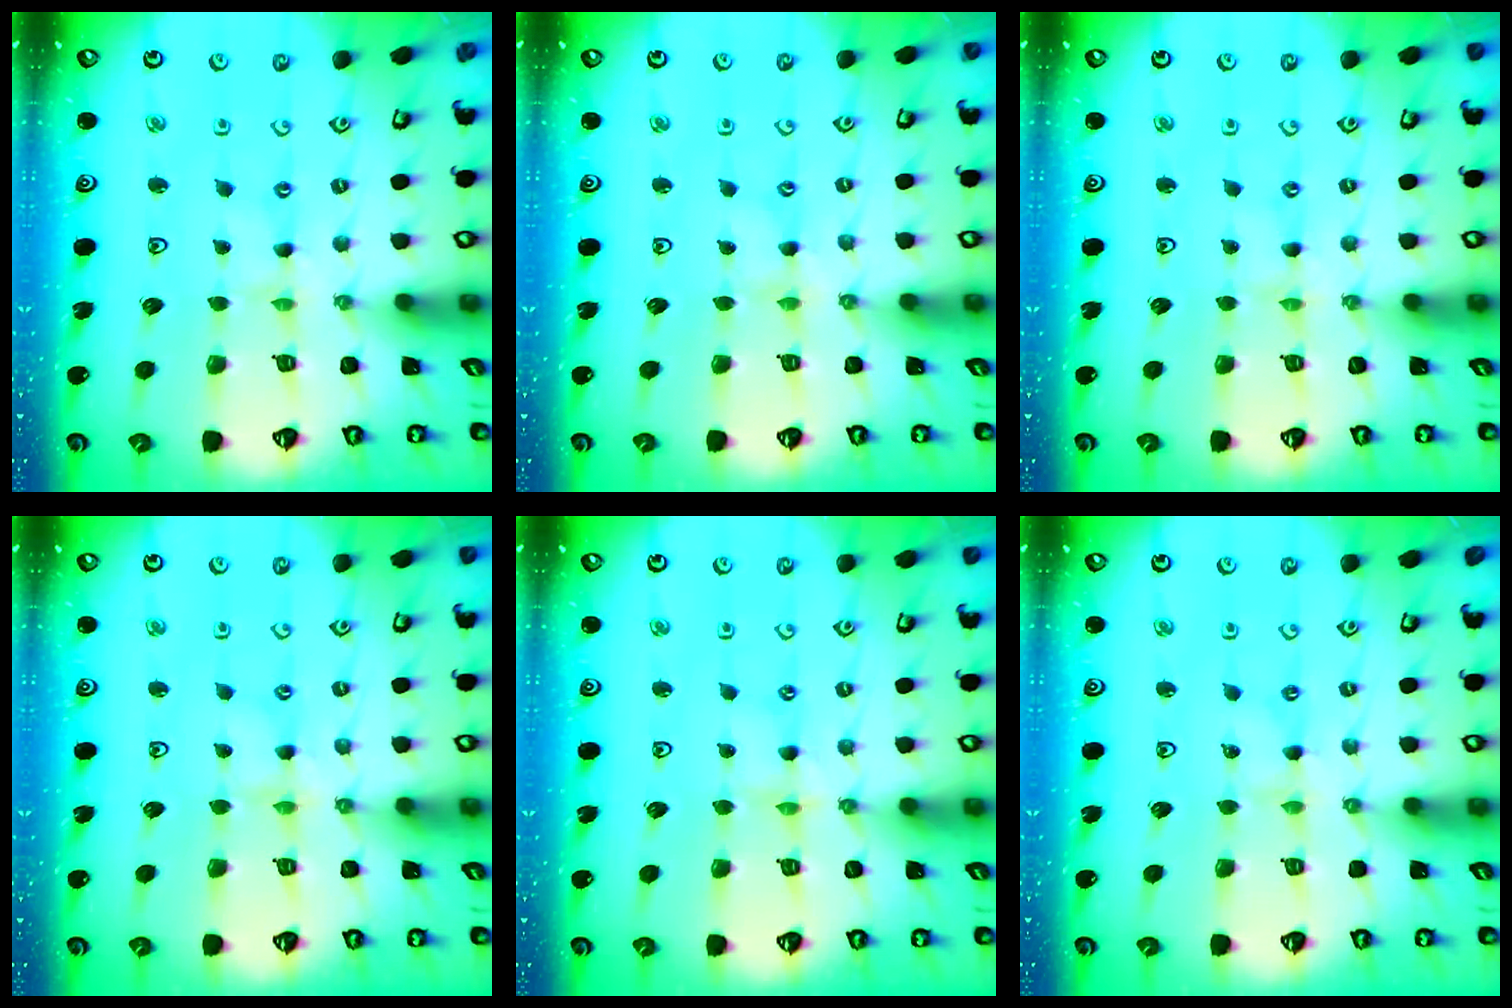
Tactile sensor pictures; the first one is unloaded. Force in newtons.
{"total": 0.7, "press": 0.7, "slide": 0.2}
{"total": 0.0}
{"total": 2.9, "press": 2.9, "slide": 0.4}
{"total": 1.2, "press": 1.2, "slide": 0.3}
{"total": 0.0}